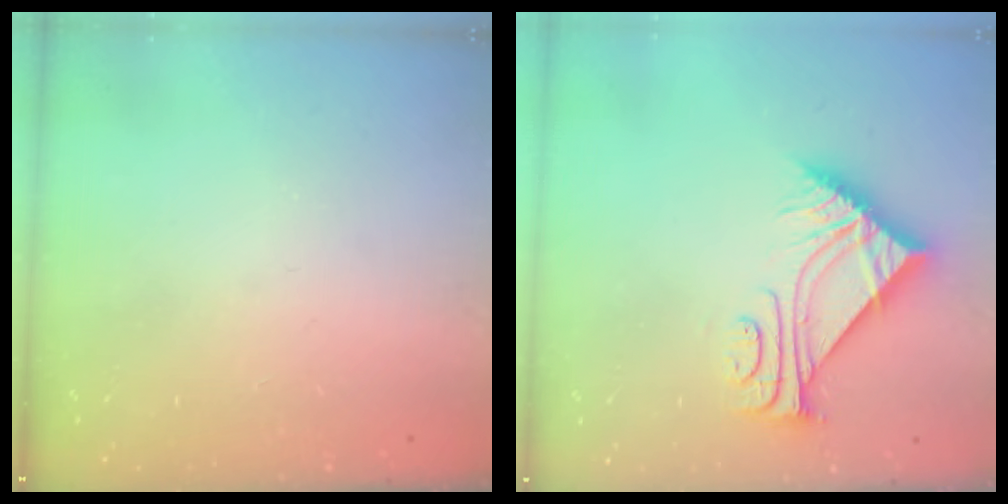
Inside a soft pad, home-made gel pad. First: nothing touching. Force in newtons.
{"total": 9.0, "press": 9.0, "slide": 0.1}